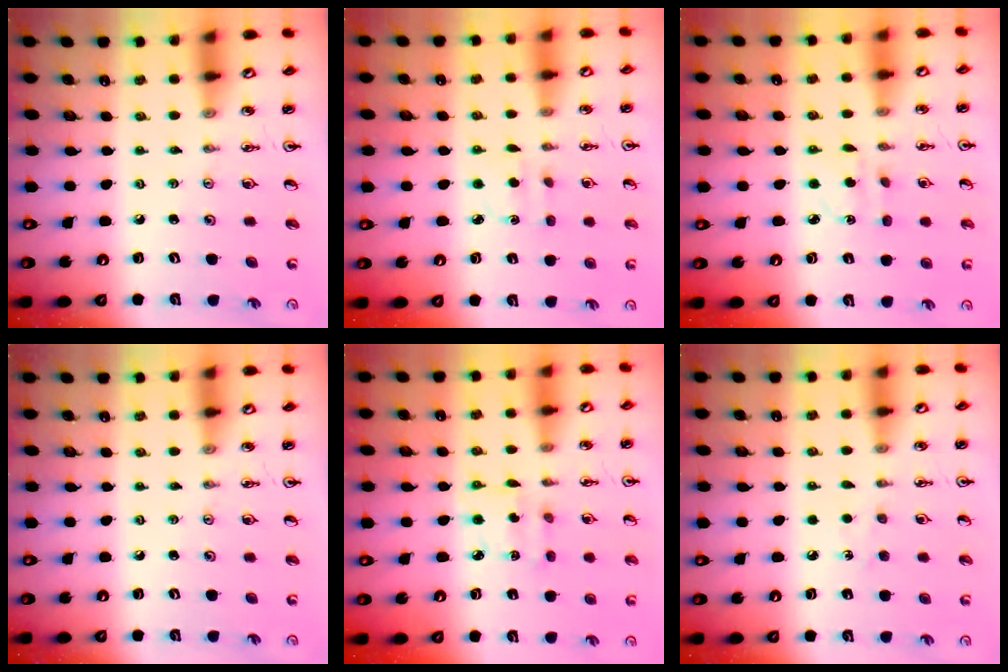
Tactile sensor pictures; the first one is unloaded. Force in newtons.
{"total": 2.7, "press": 2.6, "slide": 0.4}
{"total": 3.4, "press": 3.3, "slide": 0.7}
{"total": 0.0}
{"total": 3.8, "press": 3.8, "slide": 0.2}
{"total": 3.7, "press": 3.6, "slide": 0.4}